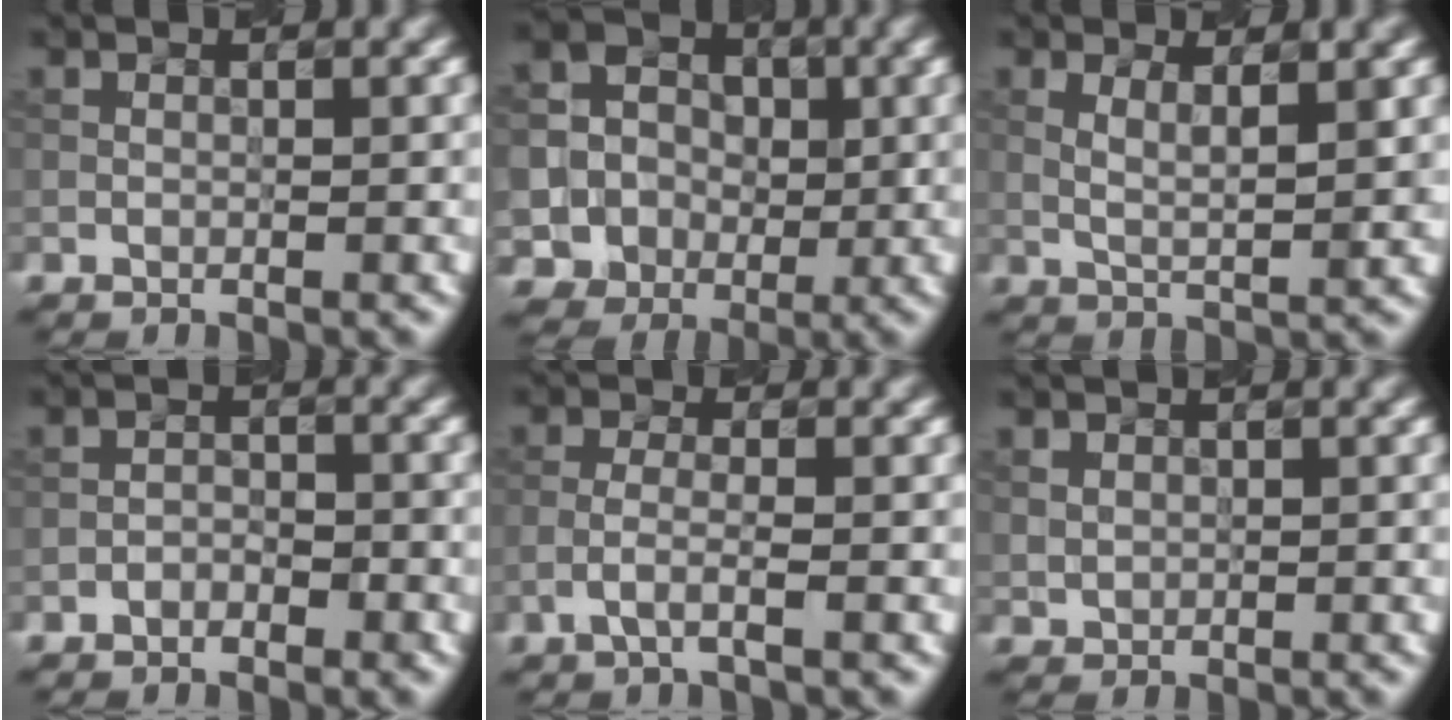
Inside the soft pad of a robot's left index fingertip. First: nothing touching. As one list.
[{"total": 7.2, "force": [-1.4, 7.0, 1.1], "torque": [-0.032, 0.016, -0.035]}, {"total": 2.4, "force": [1.0, 0.4, 2.2], "torque": [-0.045, -0.003, 0.027]}, {"total": 1.3, "force": [-1.2, 0.4, 0.4], "torque": [-0.015, 0.008, -0.015]}, {"total": 1.5, "force": [-1.1, 0.1, 1.0], "torque": [-0.034, 0.012, -0.021]}, {"total": 0.7, "force": [0.4, 0.5, -0.3], "torque": [-0.004, 0.003, 0.020]}]